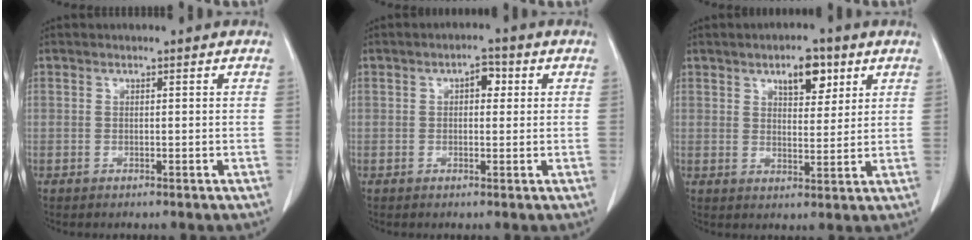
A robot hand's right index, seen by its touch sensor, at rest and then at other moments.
{"total": 2.9, "force": [0.9, 1.6, 2.2], "torque": [-0.029, 0.013, 0.009]}
{"total": 6.3, "force": [3.6, 2.8, 4.4], "torque": [-0.063, 0.004, 0.054]}